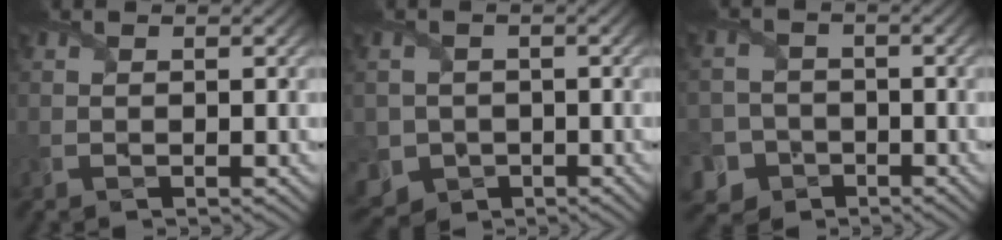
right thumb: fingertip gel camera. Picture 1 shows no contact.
{"total": 5.6, "force": [-1.8, 5.0, 1.7], "torque": [-0.054, -0.020, -0.036]}
{"total": 7.2, "force": [-3.7, 6.0, 1.2], "torque": [-0.037, -0.020, -0.090]}